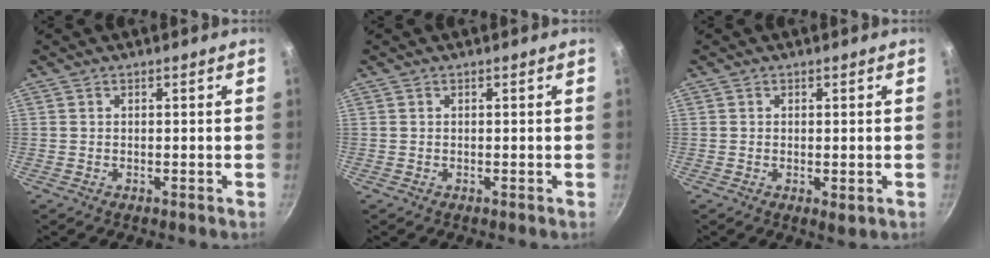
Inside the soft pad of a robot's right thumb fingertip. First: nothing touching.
{"total": 0.0}
{"total": 1.7, "force": [-0.1, 0.8, 1.5], "torque": [-0.024, -0.008, -0.002]}